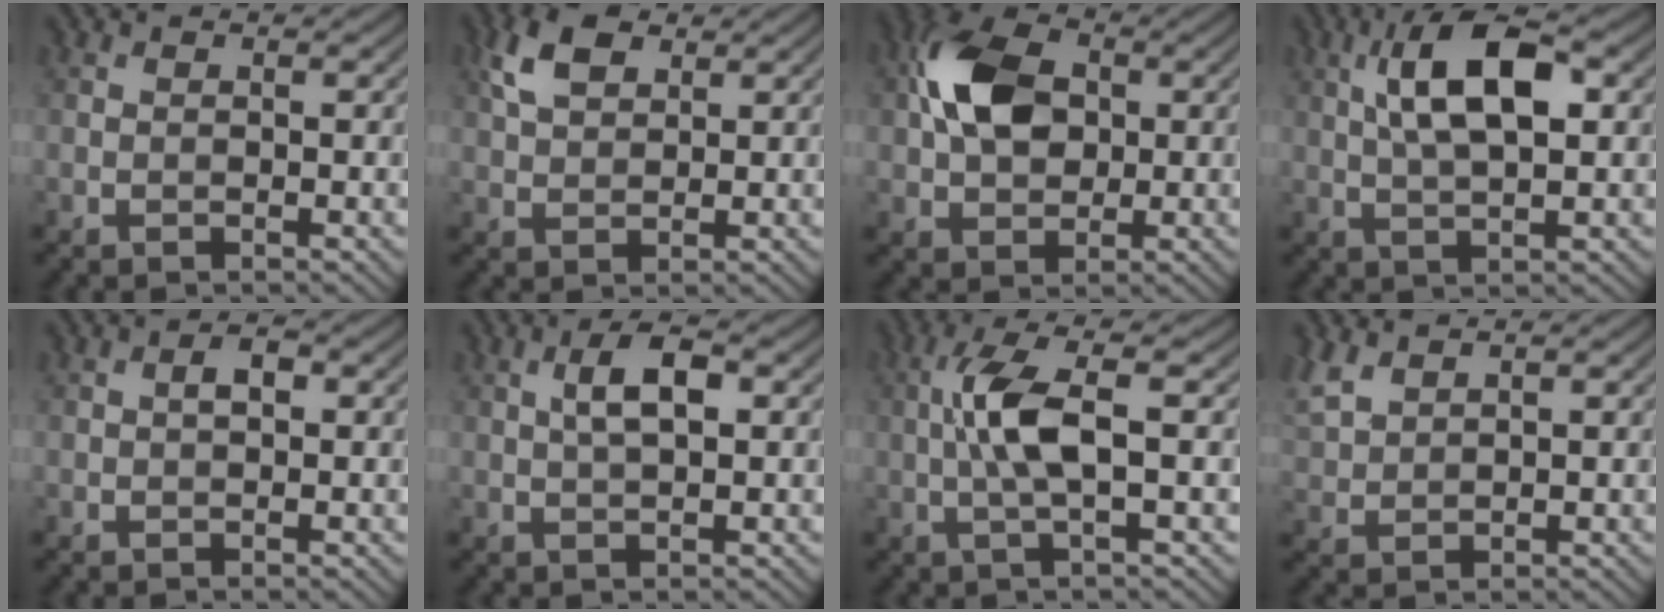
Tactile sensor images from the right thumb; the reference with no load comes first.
{"total": 5.3, "force": [2.6, 3.0, 3.6], "torque": [-0.084, 0.009, 0.047]}
{"total": 9.1, "force": [1.4, 6.2, 6.5], "torque": [-0.147, 0.018, 0.016]}
{"total": 9.0, "force": [2.3, 3.4, 8.0], "torque": [-0.156, 0.015, 0.035]}
{"total": 1.5, "force": [0.2, 0.8, 1.3], "torque": [-0.020, 0.006, 0.000]}
{"total": 4.0, "force": [0.9, 1.3, 3.6], "torque": [-0.075, 0.008, 0.015]}
{"total": 6.5, "force": [0.2, 1.4, 6.3], "torque": [-0.136, 0.014, -0.001]}
{"total": 3.9, "force": [2.8, 1.5, 2.3], "torque": [-0.069, 0.010, 0.065]}